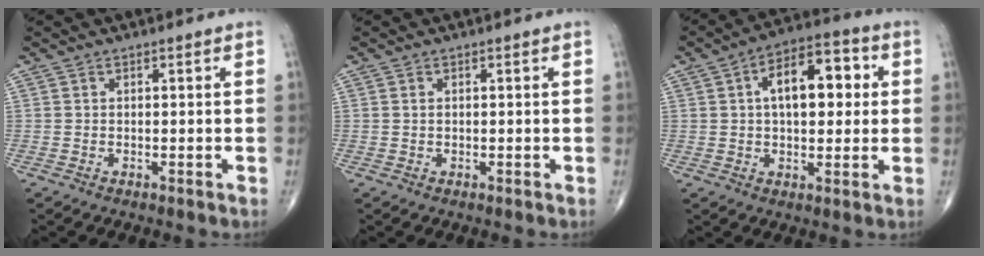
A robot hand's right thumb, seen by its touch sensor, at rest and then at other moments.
{"total": 0.6, "force": [0.2, 0.4, 0.4], "torque": [-0.007, 0.002, 0.005]}
{"total": 13.2, "force": [2.5, 7.0, 10.9], "torque": [-0.139, 0.021, 0.033]}